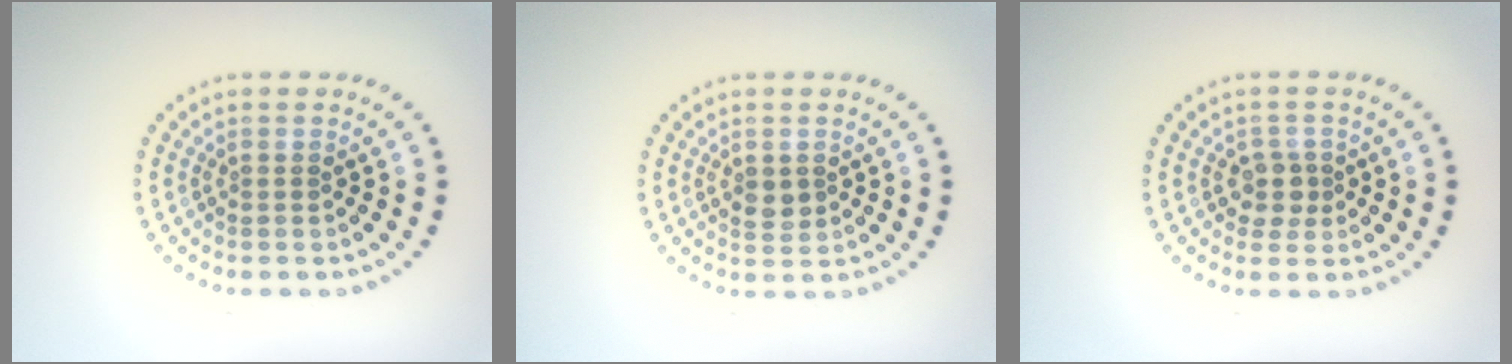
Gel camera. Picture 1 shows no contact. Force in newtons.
{"total": 1.7, "press": 1.7, "slide": 0.1}
{"total": 2.0, "press": 1.7, "slide": 1.1}